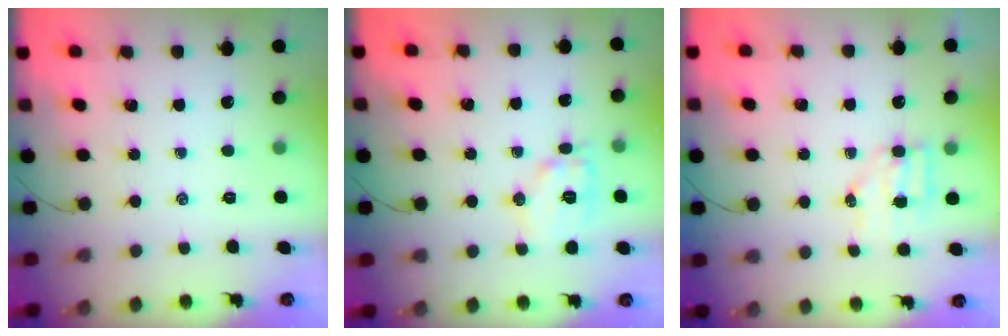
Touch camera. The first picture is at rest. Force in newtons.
{"total": 10.5, "press": 10.5, "slide": 0.3}
{"total": 5.6, "press": 5.6, "slide": 0.6}